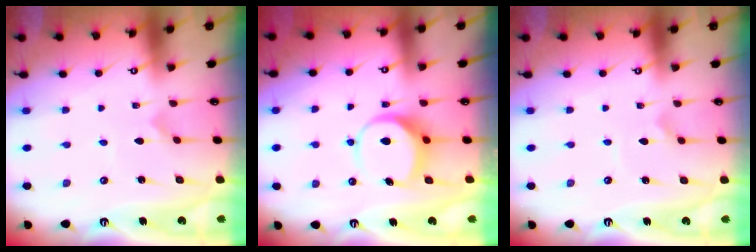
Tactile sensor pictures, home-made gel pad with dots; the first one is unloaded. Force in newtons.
{"total": 7.6, "press": 7.5, "slide": 0.6}
{"total": 1.6, "press": 1.6, "slide": 0.1}